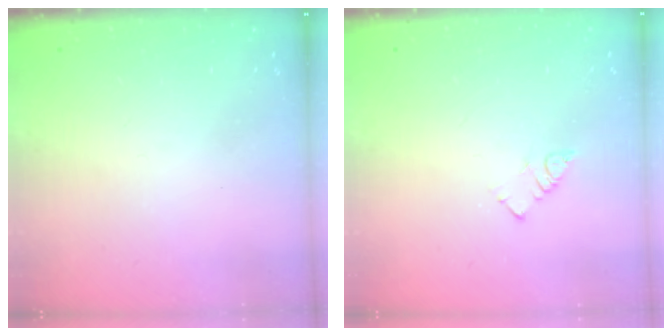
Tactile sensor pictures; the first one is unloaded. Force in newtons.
{"total": 2.5, "press": 2.5, "slide": 0.1}